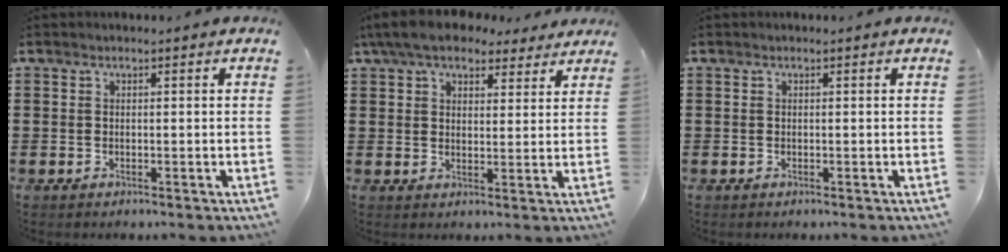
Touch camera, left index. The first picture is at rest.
{"total": 7.3, "force": [6.1, 2.4, 3.1], "torque": [-0.083, -0.006, 0.116]}
{"total": 0.0}